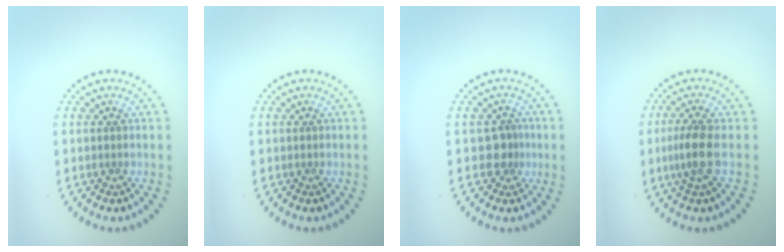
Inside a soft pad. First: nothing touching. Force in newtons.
{"total": 0.0}
{"total": 2.0, "press": 1.6, "slide": 1.2}
{"total": 2.6, "press": 2.1, "slide": 1.4}